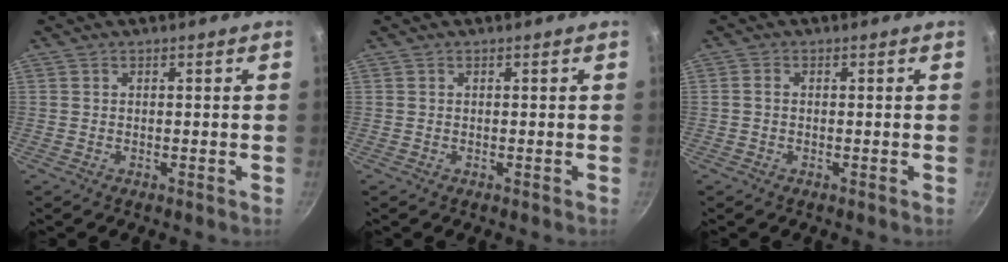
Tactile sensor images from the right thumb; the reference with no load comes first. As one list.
[{"total": 0.0}, {"total": 1.2, "force": [-0.1, 0.9, 0.7], "torque": [-0.014, 0.006, -0.004]}]